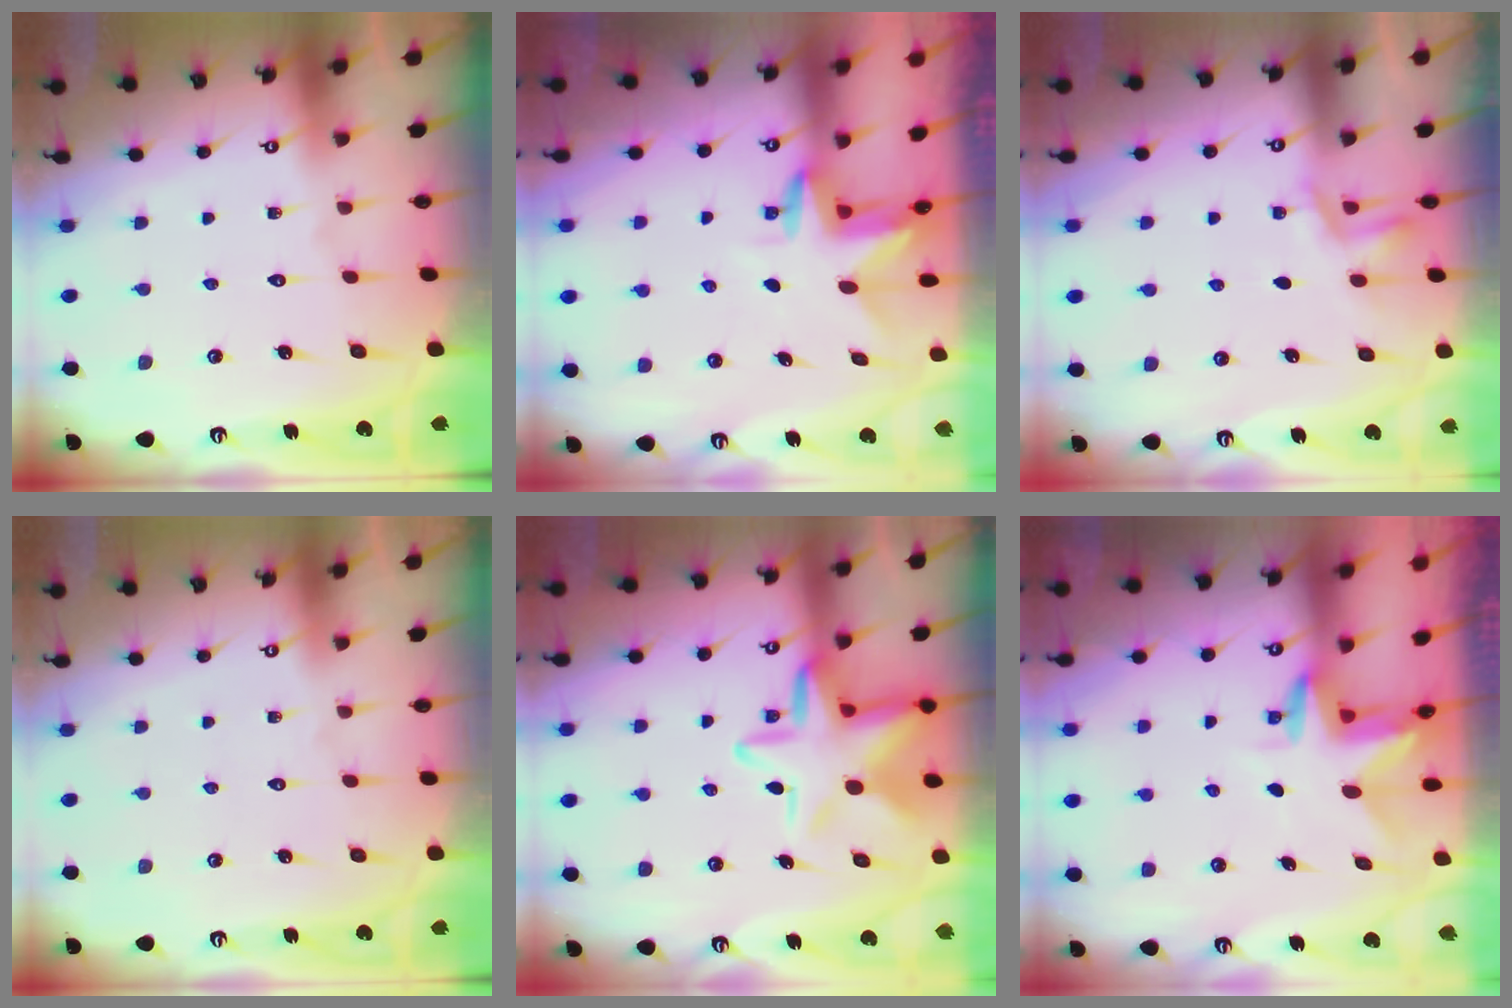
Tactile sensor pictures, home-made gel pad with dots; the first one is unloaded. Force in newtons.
{"total": 3.2, "press": 3.2, "slide": 0.3}
{"total": 2.9, "press": 2.6, "slide": 1.1}
{"total": 0.0}
{"total": 13.9, "press": 13.7, "slide": 2.3}
{"total": 3.0, "press": 3.0, "slide": 0.2}